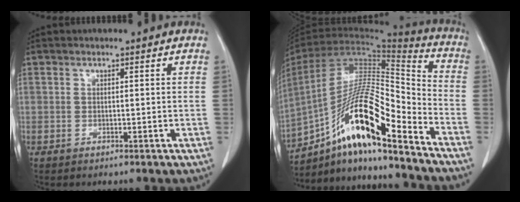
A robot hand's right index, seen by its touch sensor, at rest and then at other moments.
{"total": 20.2, "force": [-12.6, 2.8, 15.6], "torque": [-0.294, 0.003, -0.223]}